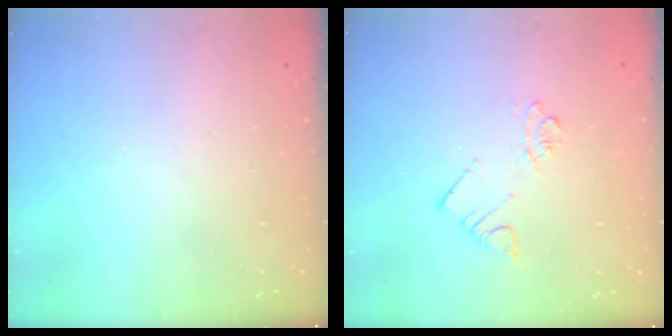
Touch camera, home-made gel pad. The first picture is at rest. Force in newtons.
{"total": 4.2, "press": 4.1, "slide": 0.6}